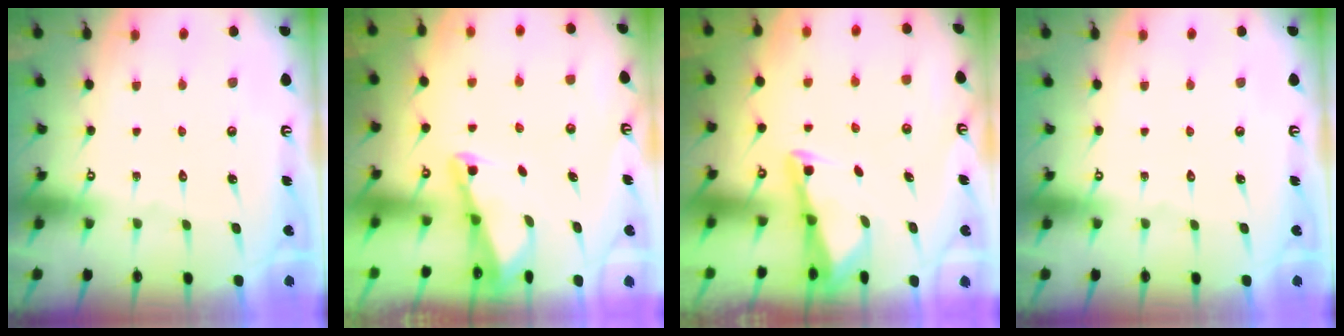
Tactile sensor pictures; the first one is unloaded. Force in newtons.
{"total": 1.9, "press": 1.9, "slide": 0.4}
{"total": 2.8, "press": 2.8, "slide": 0.2}
{"total": 0.0}